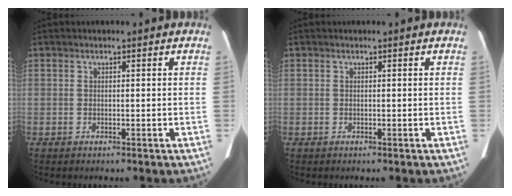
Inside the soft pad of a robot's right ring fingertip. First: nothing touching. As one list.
[{"total": 0.0}]